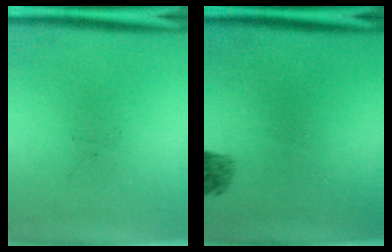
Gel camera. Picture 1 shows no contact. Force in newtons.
{"total": 1.4}